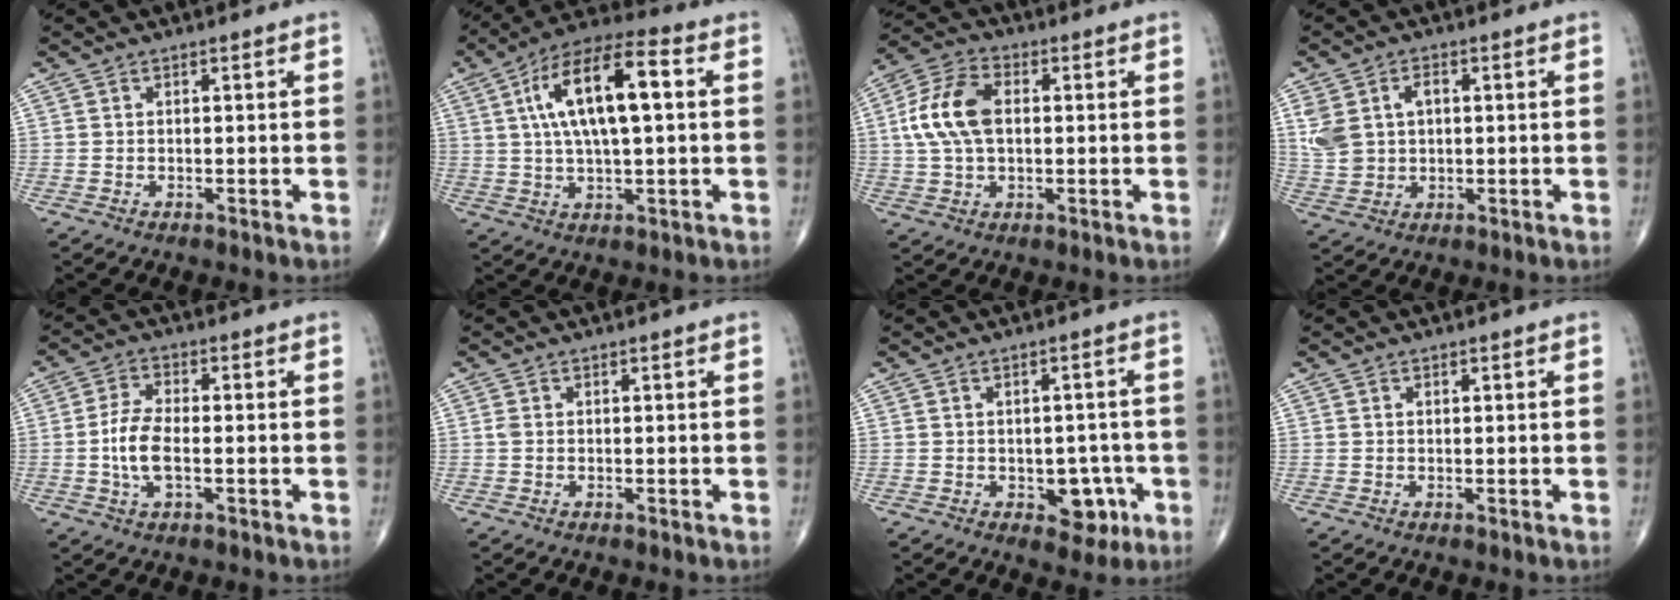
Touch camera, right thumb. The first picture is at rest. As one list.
[{"total": 16.1, "force": [3.2, 5.7, 14.7], "torque": [-0.261, 0.025, 0.049]}, {"total": 11.2, "force": [1.1, 6.8, 8.9], "torque": [-0.181, 0.020, 0.018]}, {"total": 8.1, "force": [1.8, 5.8, 5.4], "torque": [-0.100, 0.007, 0.044]}, {"total": 6.7, "force": [-1.1, 2.9, 5.9], "torque": [-0.128, 0.008, -0.024]}, {"total": 0.7, "force": [0.0, 0.5, 0.5], "torque": [-0.012, 0.000, 0.000]}, {"total": 6.3, "force": [-2.2, 4.1, 4.2], "torque": [-0.018, 0.012, -0.021]}, {"total": 0.0}]